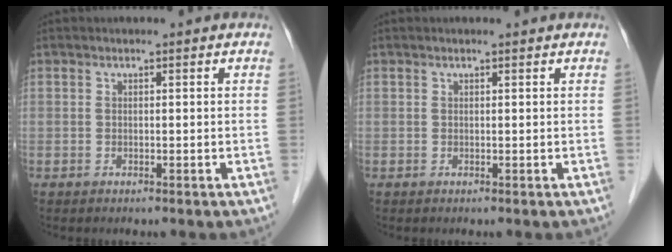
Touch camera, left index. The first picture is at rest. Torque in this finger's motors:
{"motor_torque": [0.12, -0.08, 0.04, -0.01]}